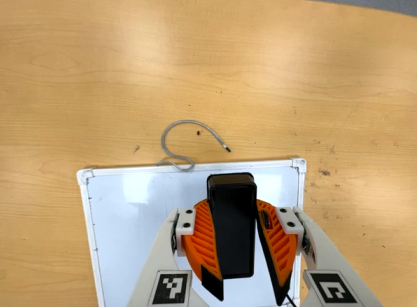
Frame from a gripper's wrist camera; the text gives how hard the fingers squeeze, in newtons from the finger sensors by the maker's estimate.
{"total": 9.9, "left": 9.2, "right": 10.5}